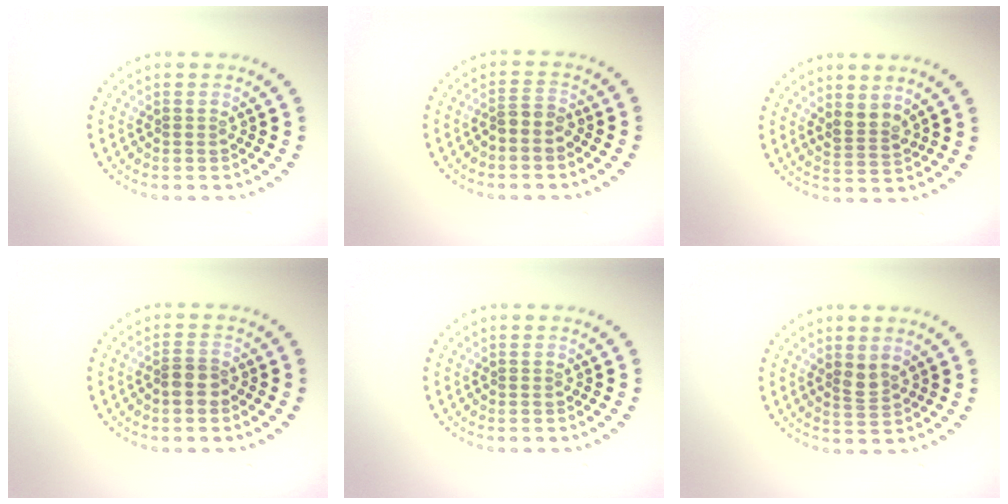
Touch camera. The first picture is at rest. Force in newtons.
{"total": 1.8, "press": 1.4, "slide": 1.2}
{"total": 2.1, "press": 1.7, "slide": 1.2}
{"total": 2.0, "press": 1.7, "slide": 1.0}
{"total": 0.0}
{"total": 1.5, "press": 1.1, "slide": 1.0}